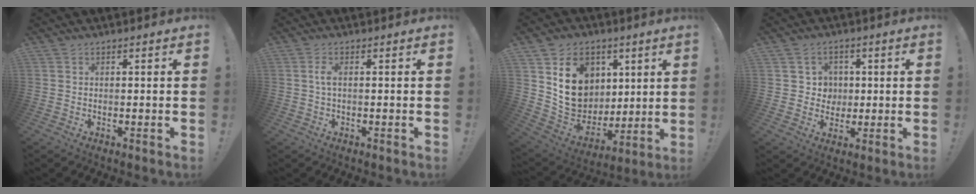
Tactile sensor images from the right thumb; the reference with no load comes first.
{"total": 2.2, "force": [0.1, 0.7, 2.1], "torque": [-0.041, 0.004, 0.000]}
{"total": 21.4, "force": [7.9, 17.0, 10.3], "torque": [-0.163, -0.029, 0.181]}
{"total": 5.9, "force": [1.3, 5.7, 0.6], "torque": [-0.017, -0.006, 0.028]}